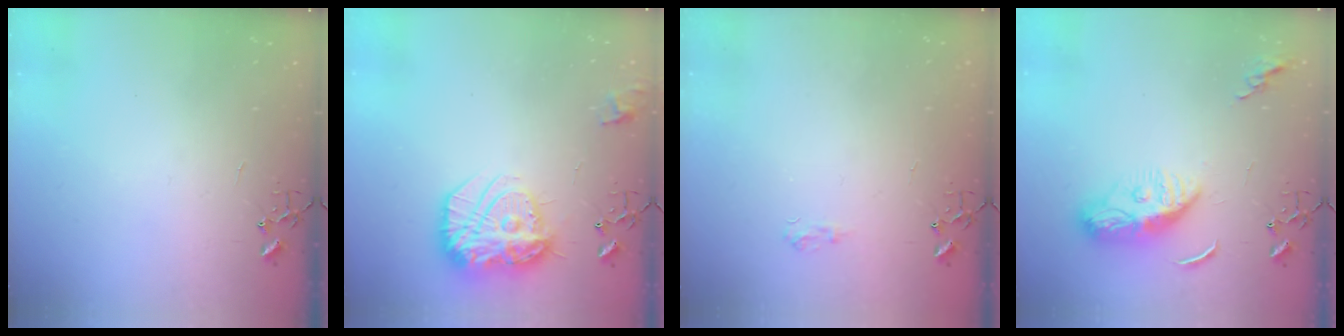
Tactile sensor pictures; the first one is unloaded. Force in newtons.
{"total": 17.7, "press": 17.7, "slide": 1.2}
{"total": 5.7, "press": 5.7, "slide": 0.6}
{"total": 9.4, "press": 9.4, "slide": 1.0}